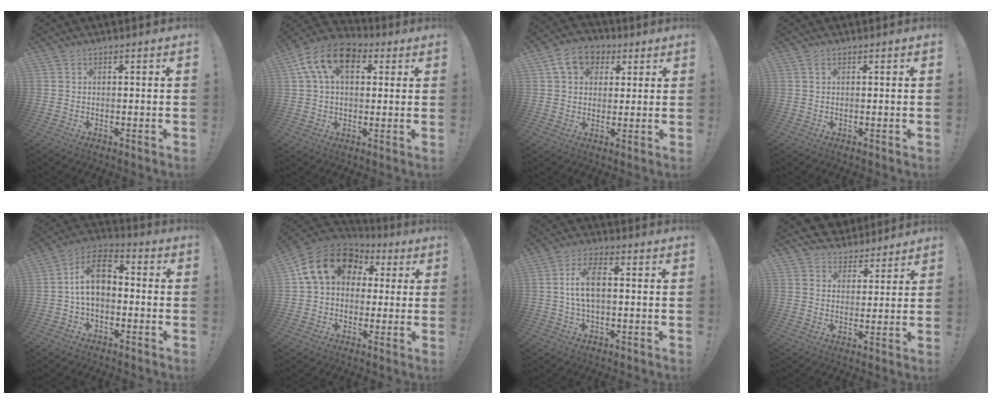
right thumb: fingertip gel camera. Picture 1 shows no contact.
{"total": 14.7, "force": [5.3, 9.3, 10.0], "torque": [-0.174, -0.004, 0.099]}
{"total": 10.7, "force": [4.8, 8.1, 5.1], "torque": [-0.079, -0.008, 0.095]}
{"total": 1.3, "force": [0.7, 0.7, 0.9], "torque": [-0.012, -0.002, 0.012]}
{"total": 12.1, "force": [0.3, 7.6, 9.3], "torque": [-0.161, 0.018, 0.009]}
{"total": 17.5, "force": [5.9, 12.8, 10.4], "torque": [-0.168, -0.007, 0.109]}
{"total": 8.3, "force": [0.5, 3.7, 7.4], "torque": [-0.138, 0.004, 0.008]}
{"total": 5.5, "force": [3.9, 3.8, 0.3], "torque": [-0.005, -0.033, 0.078]}